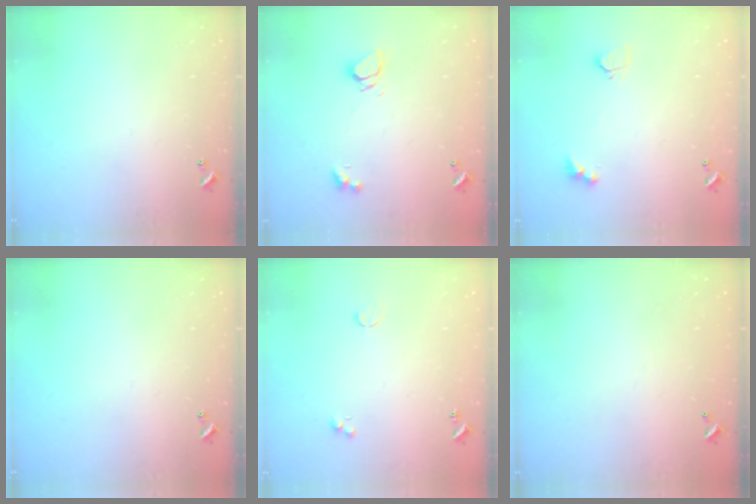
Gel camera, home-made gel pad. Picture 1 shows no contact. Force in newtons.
{"total": 3.0, "press": 2.9, "slide": 0.3}
{"total": 4.9, "press": 4.9, "slide": 0.5}
{"total": 0.0}
{"total": 1.1, "press": 1.0, "slide": 0.6}
{"total": 2.7, "press": 2.7, "slide": 0.1}